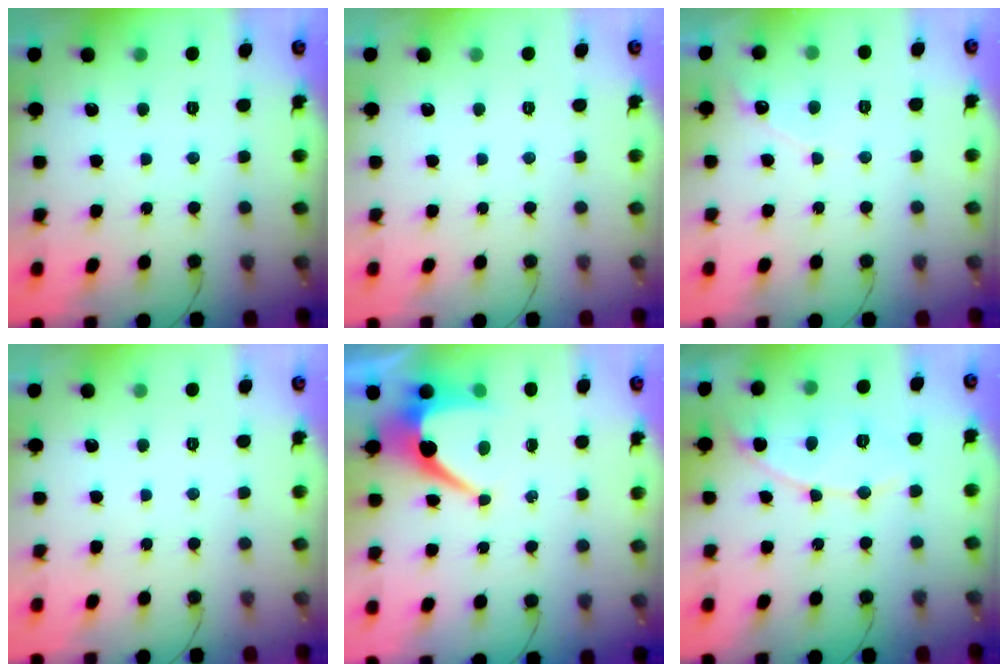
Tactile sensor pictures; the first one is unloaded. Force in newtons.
{"total": 0.0}
{"total": 4.3, "press": 4.3, "slide": 0.4}
{"total": 0.0}
{"total": 7.6, "press": 7.6, "slide": 0.2}
{"total": 8.1, "press": 8.1, "slide": 0.7}